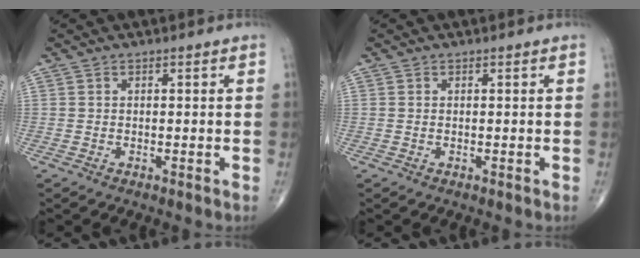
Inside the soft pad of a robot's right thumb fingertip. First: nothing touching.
{"total": 0.0}